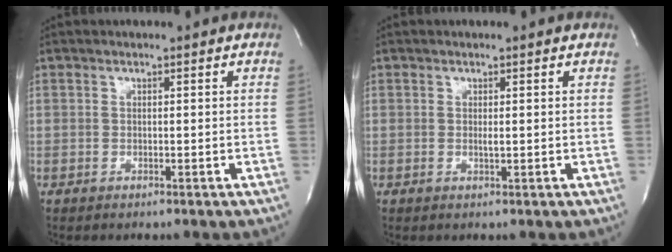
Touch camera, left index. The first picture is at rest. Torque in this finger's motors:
{"motor_torque": [0.36, -0.03, -0.01, 0.00]}